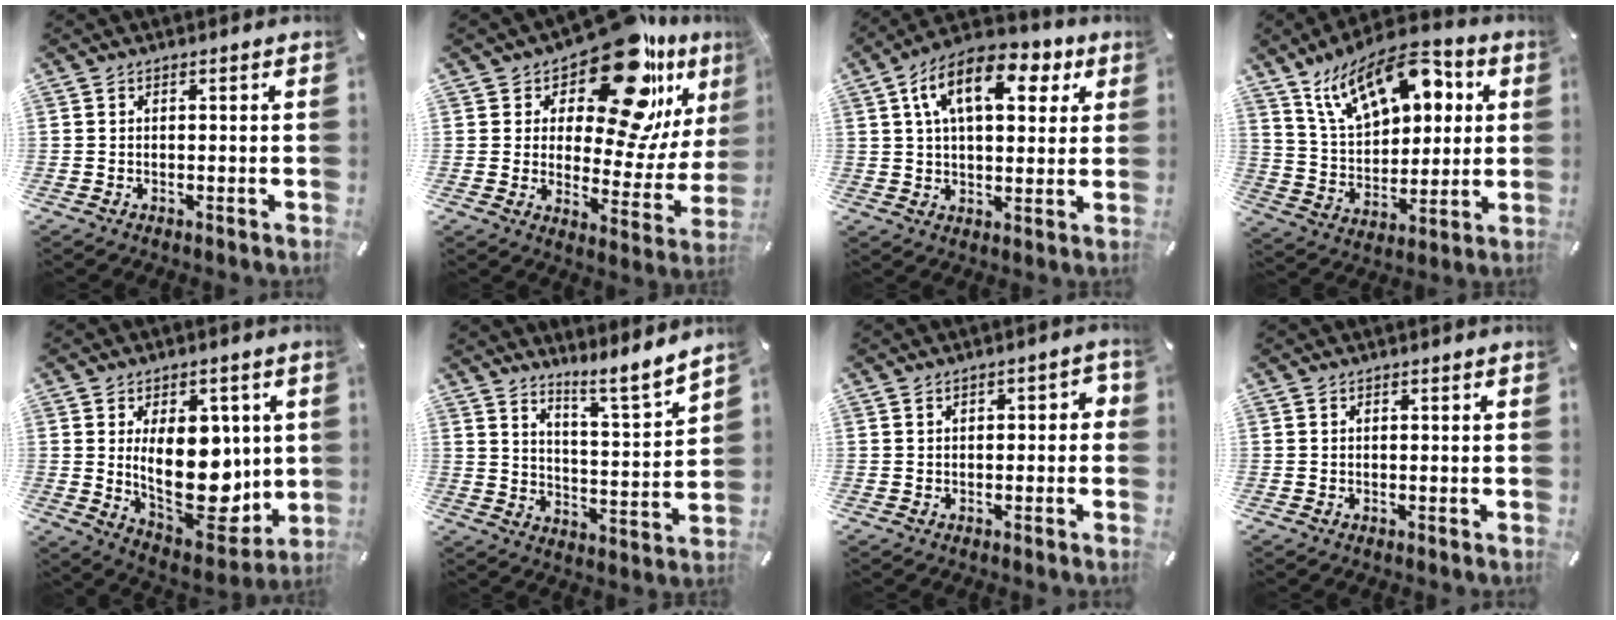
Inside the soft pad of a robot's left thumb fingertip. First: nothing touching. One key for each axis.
{"total": 21.2, "fx": 14.6, "fy": 8.1, "fz": 13.1, "tx": -0.190, "ty": -0.116, "tz": 0.244}
{"total": 14.6, "fx": 5.9, "fy": 7.9, "fz": 10.7, "tx": -0.171, "ty": -0.003, "tz": 0.100}
{"total": 18.5, "fx": 10.0, "fy": 10.5, "fz": 11.5, "tx": -0.205, "ty": -0.036, "tz": 0.176}
{"total": 19.5, "fx": 1.6, "fy": 11.1, "fz": 15.9, "tx": -0.254, "ty": -0.028, "tz": 0.035}
{"total": 7.8, "fx": 7.1, "fy": 0.9, "fz": 3.3, "tx": -0.052, "ty": -0.071, "tz": 0.118}
{"total": 2.9, "fx": -0.7, "fy": 1.6, "fz": 2.2, "tx": -0.040, "ty": 0.013, "tz": -0.015}
{"total": 0.0}